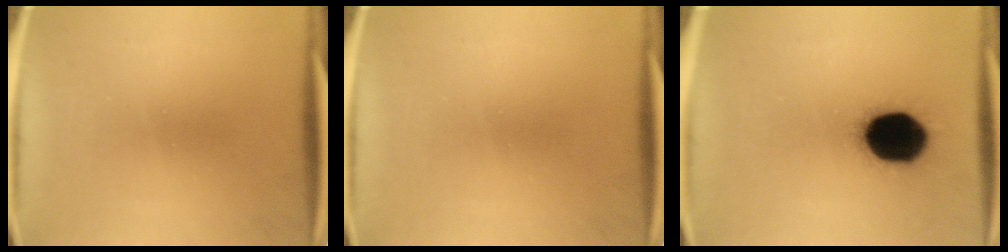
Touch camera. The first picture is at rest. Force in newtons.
{"total": 0.0}
{"total": 19.2}